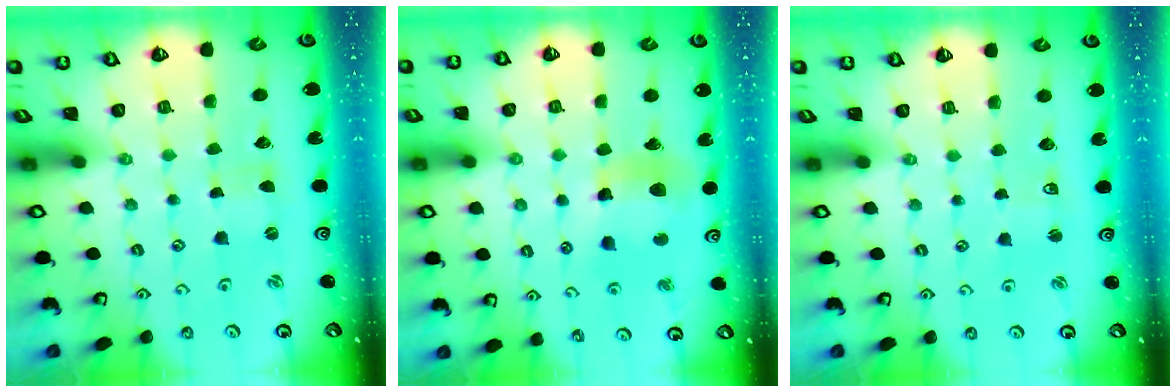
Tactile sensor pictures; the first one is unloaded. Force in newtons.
{"total": 12.0, "press": 11.9, "slide": 1.5}
{"total": 2.4, "press": 2.4, "slide": 0.3}